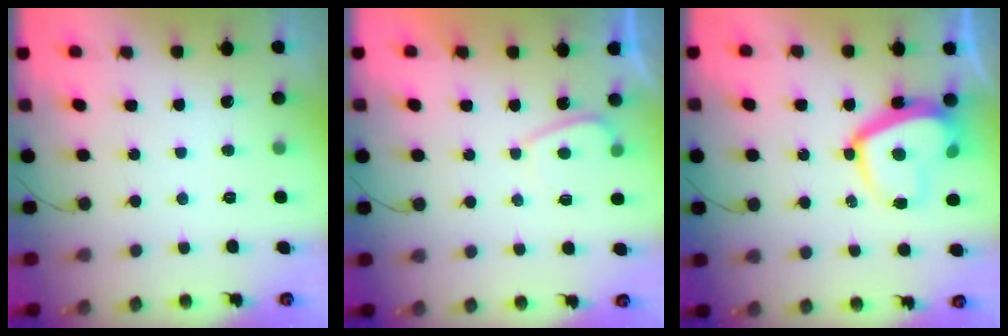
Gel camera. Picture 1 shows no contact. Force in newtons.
{"total": 1.2, "press": 1.0, "slide": 0.6}
{"total": 13.2, "press": 13.1, "slide": 1.0}